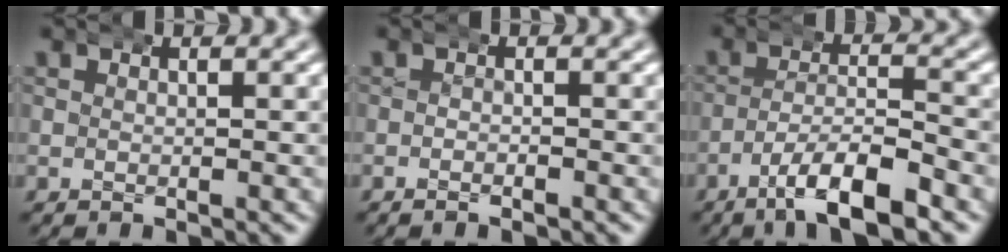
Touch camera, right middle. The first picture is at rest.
{"total": 1.1, "force": [-1.0, 0.3, 0.4], "torque": [-0.010, -0.003, -0.019]}
{"total": 5.6, "force": [-3.2, 1.8, 4.1], "torque": [-0.064, -0.008, -0.053]}